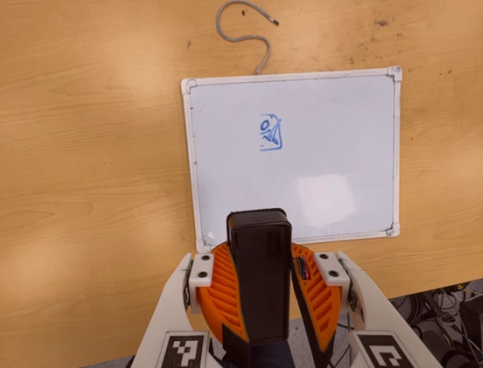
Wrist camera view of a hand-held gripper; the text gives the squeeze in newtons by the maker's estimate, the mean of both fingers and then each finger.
{"total": 11.1, "left": 11.0, "right": 11.3}